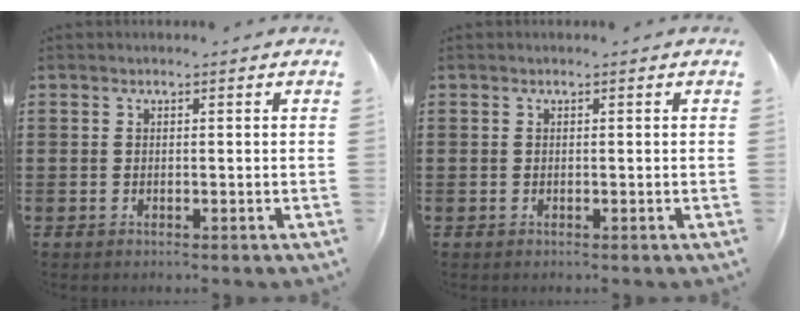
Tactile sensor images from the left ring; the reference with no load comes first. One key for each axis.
{"total": 0.0}